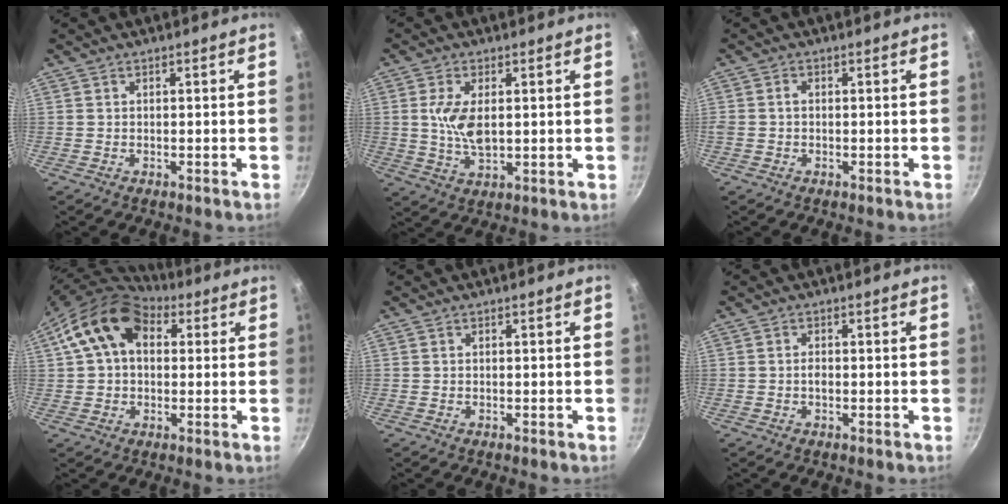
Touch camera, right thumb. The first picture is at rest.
{"total": 7.4, "force": [1.1, 3.7, 6.3], "torque": [-0.121, -0.006, 0.025]}
{"total": 1.3, "force": [-0.1, 1.0, 0.8], "torque": [-0.014, 0.005, -0.004]}
{"total": 14.1, "force": [3.9, 9.9, 9.3], "torque": [-0.145, 0.025, 0.048]}
{"total": 0.0}
{"total": 1.3, "force": [-0.2, 0.8, 1.0], "torque": [-0.016, 0.004, -0.005]}